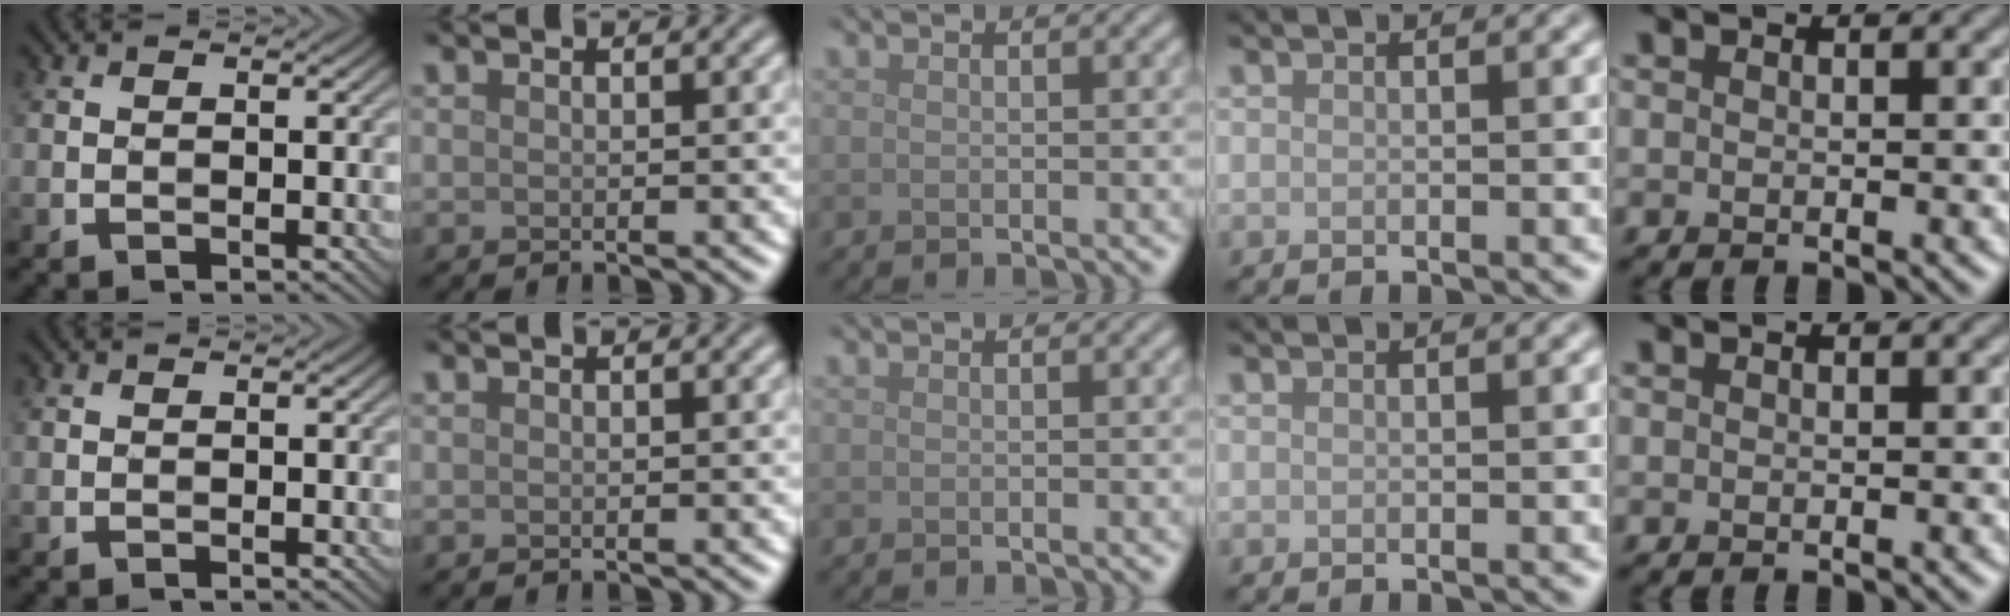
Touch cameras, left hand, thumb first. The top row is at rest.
{}